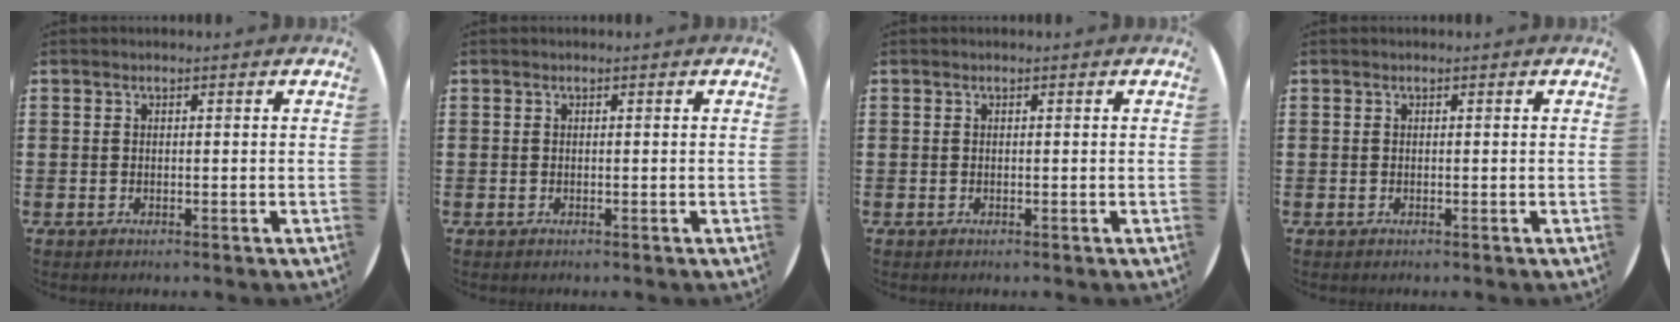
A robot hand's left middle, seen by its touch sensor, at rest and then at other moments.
{"total": 0.0}
{"total": 0.0}
{"total": 0.0}